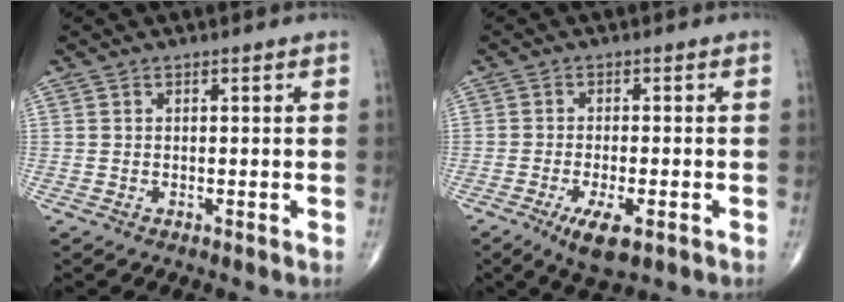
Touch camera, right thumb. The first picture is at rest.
{"total": 6.7, "force": [-3.1, 2.2, 5.5], "torque": [-0.098, -0.007, -0.049]}